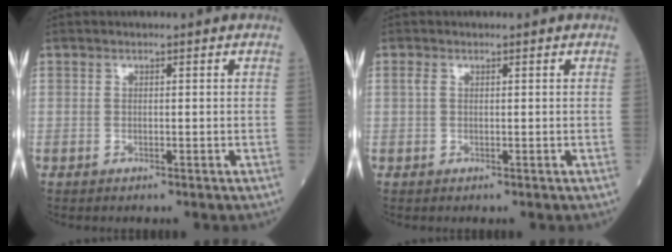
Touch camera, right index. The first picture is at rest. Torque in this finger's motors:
{"motor_torque": [0.19, 0.05, -0.04, 0.00]}